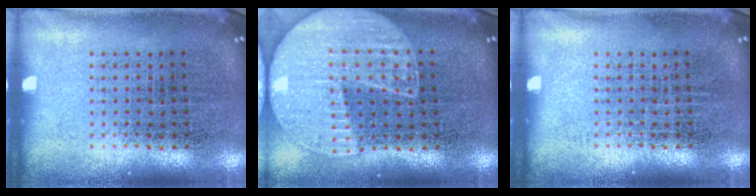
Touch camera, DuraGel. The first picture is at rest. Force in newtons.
{"total": 1.7, "press": 1.6, "slide": 0.7}
{"total": 0.0}